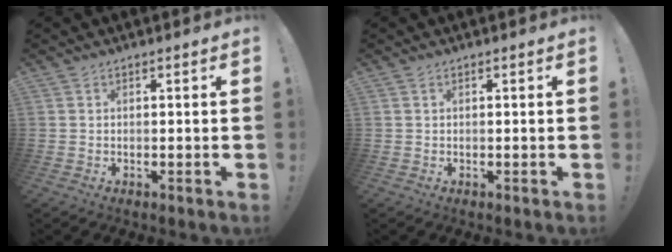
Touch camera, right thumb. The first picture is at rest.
{"total": 0.0}